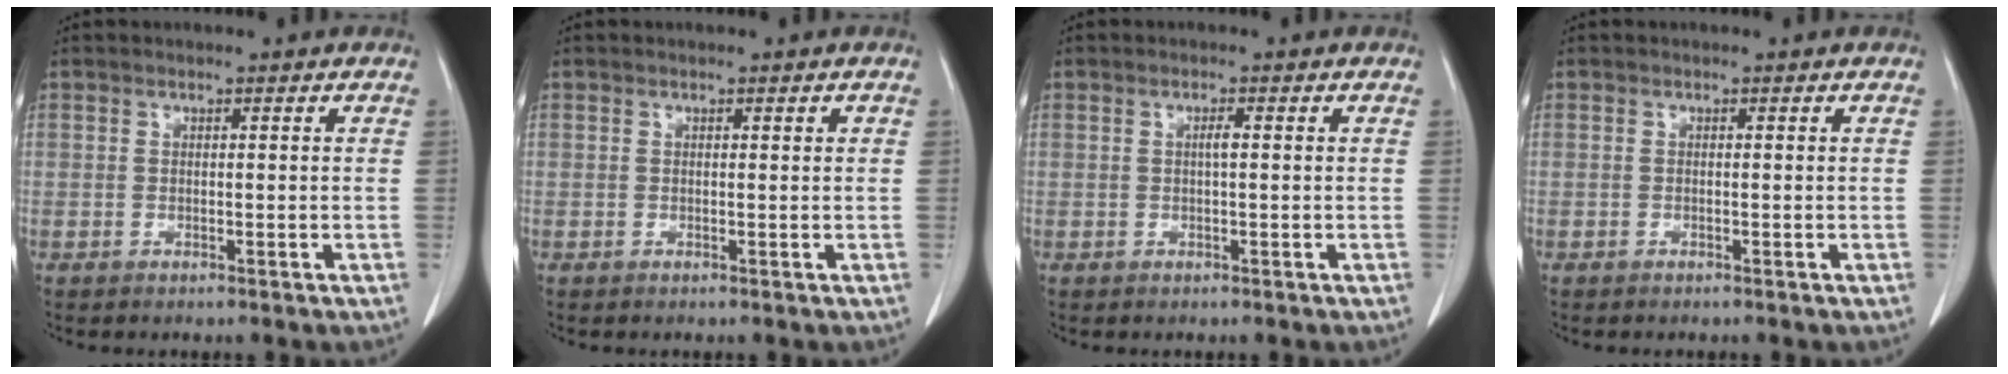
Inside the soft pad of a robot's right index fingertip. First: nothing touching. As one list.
[{"total": 0.6, "force": [0.3, 0.2, 0.4], "torque": [-0.006, -0.001, 0.005]}, {"total": 1.2, "force": [0.2, 0.1, 1.1], "torque": [-0.021, 0.002, 0.004]}, {"total": 0.0}]